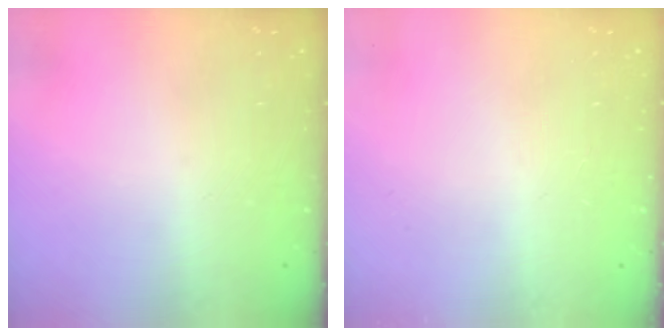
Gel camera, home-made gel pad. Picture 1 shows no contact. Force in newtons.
{"total": 0.0}